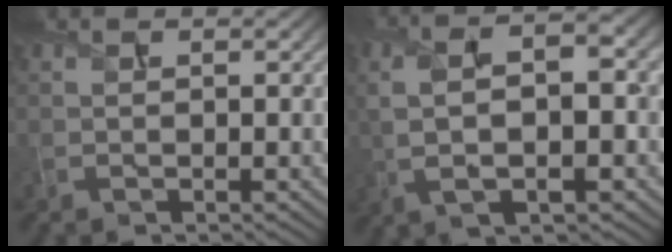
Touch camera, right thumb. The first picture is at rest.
{"total": 9.0, "force": [0.3, 3.6, 8.2], "torque": [-0.175, 0.005, -0.001]}